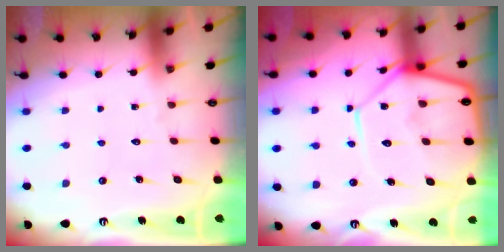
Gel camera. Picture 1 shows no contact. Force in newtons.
{"total": 15.2, "press": 15.1, "slide": 1.4}